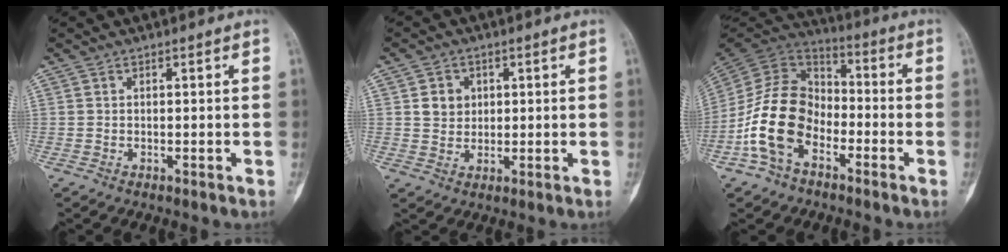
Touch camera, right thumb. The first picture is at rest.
{"total": 4.5, "force": [1.2, 3.9, 1.8], "torque": [-0.009, -0.002, 0.020]}
{"total": 15.7, "force": [-5.9, 10.5, 10.1], "torque": [-0.182, 0.058, -0.123]}